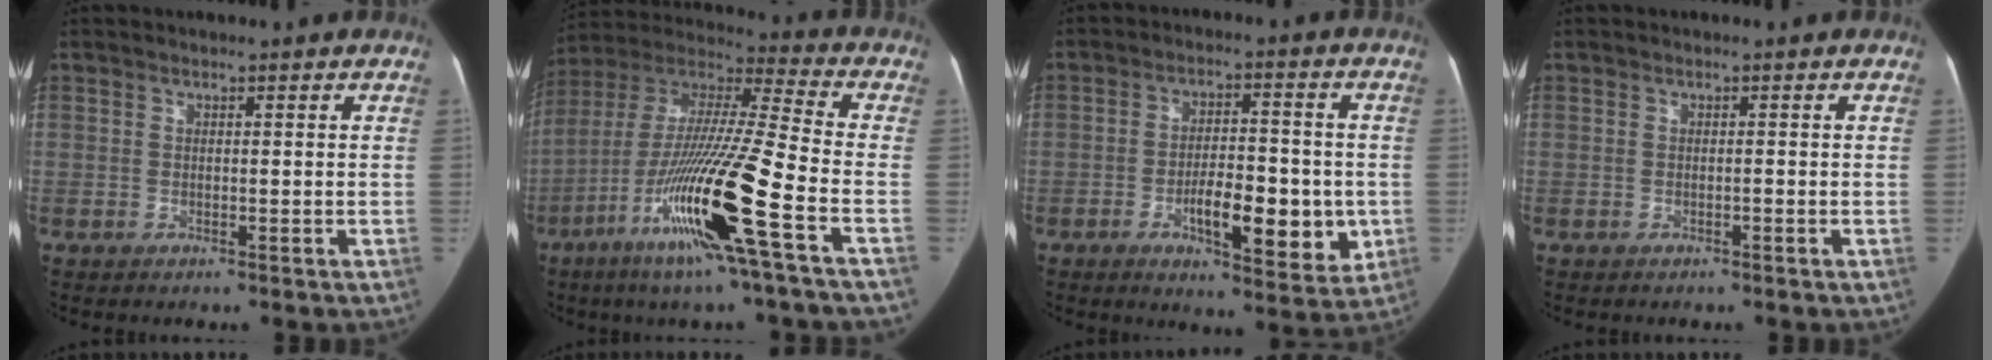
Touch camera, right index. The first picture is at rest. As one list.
[{"total": 20.4, "force": [-8.5, -0.5, 18.5], "torque": [-0.375, -0.033, -0.168]}, {"total": 11.5, "force": [-2.9, 4.1, 10.4], "torque": [-0.151, 0.002, -0.041]}, {"total": 0.0}]